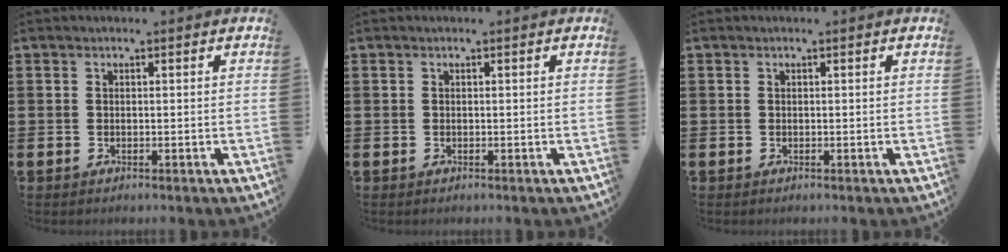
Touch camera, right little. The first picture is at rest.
{"total": 0.0}
{"total": 0.0}